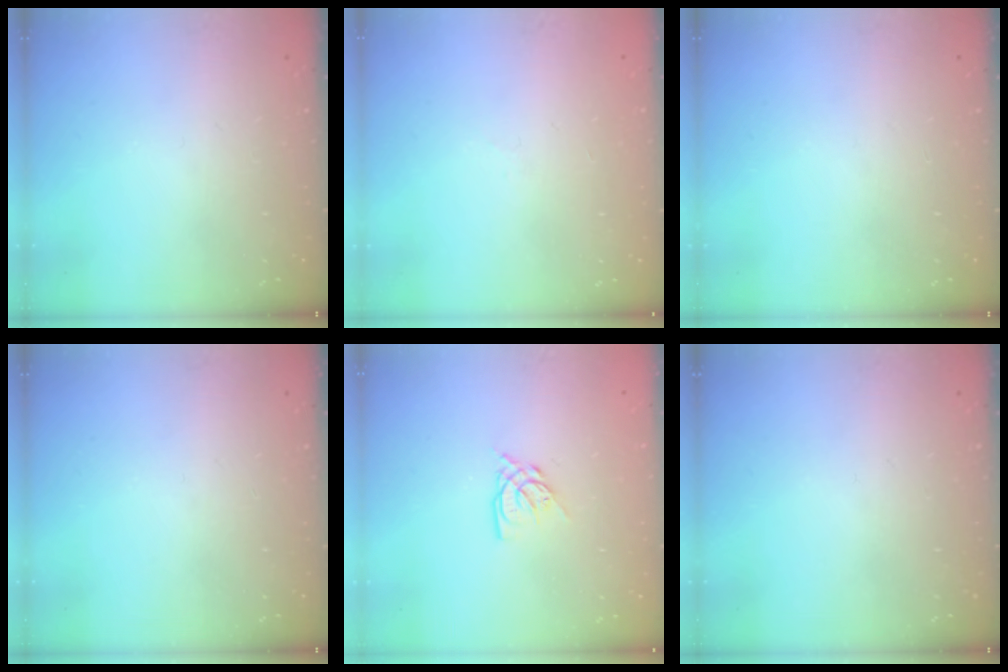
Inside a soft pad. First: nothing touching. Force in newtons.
{"total": 2.0, "press": 1.9, "slide": 0.5}
{"total": 0.0}
{"total": 0.0}
{"total": 6.5, "press": 6.5, "slide": 0.6}
{"total": 0.0}